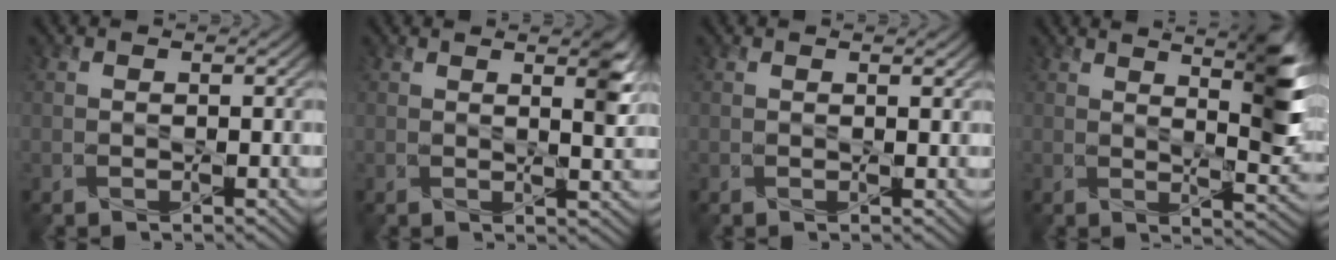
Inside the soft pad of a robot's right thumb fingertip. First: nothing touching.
{"total": 3.5, "force": [1.7, 0.8, 3.0], "torque": [-0.053, -0.002, 0.028]}
{"total": 0.6, "force": [0.5, 0.0, 0.3], "torque": [-0.005, -0.001, 0.009]}
{"total": 7.6, "force": [3.7, 1.6, 6.4], "torque": [-0.089, -0.001, 0.062]}